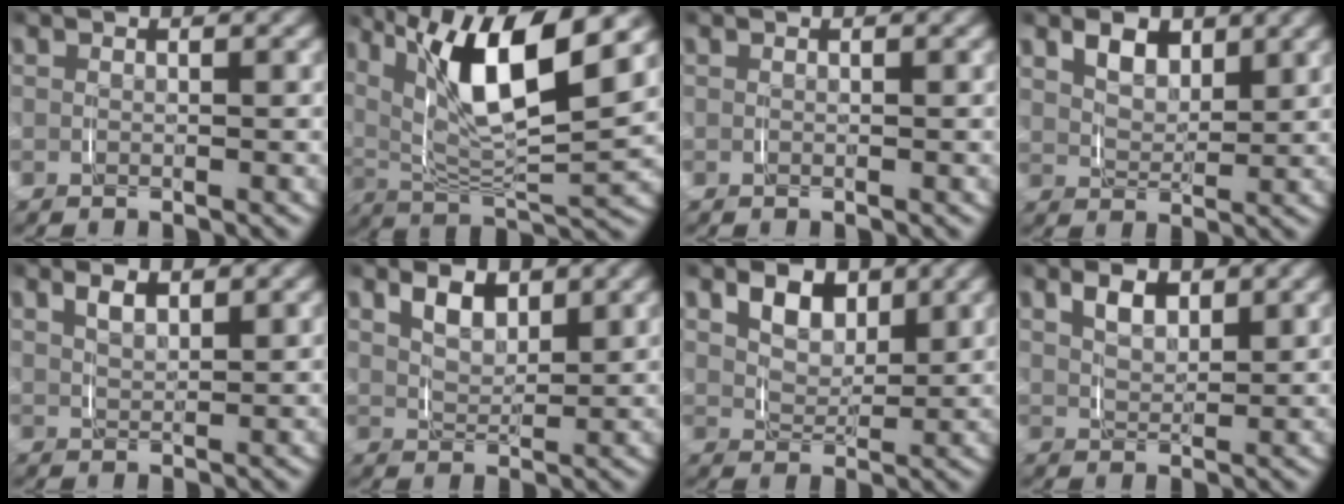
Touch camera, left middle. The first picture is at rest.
{"total": 11.4, "force": [4.8, 4.7, 9.2], "torque": [-0.161, 0.009, 0.075]}
{"total": 0.0}
{"total": 3.7, "force": [2.2, 2.2, 2.0], "torque": [-0.040, -0.004, 0.038]}
{"total": 2.0, "force": [1.4, 0.7, 1.3], "torque": [-0.022, -0.003, 0.031]}
{"total": 3.7, "force": [2.2, 2.2, 2.1], "torque": [-0.040, -0.002, 0.036]}
{"total": 4.6, "force": [2.5, 3.0, 2.4], "torque": [-0.049, -0.001, 0.041]}
{"total": 3.1, "force": [1.8, 1.6, 1.9], "torque": [-0.034, -0.004, 0.035]}